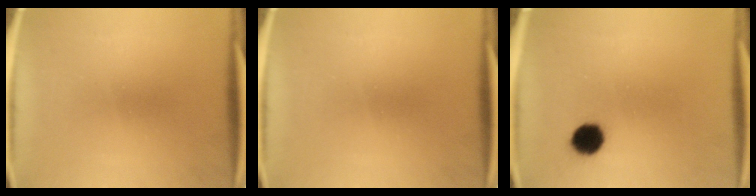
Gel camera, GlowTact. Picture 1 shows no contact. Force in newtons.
{"total": 0.0}
{"total": 5.6}